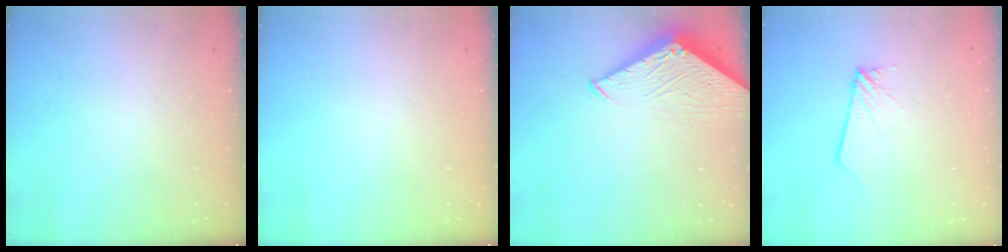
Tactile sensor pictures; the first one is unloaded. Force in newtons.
{"total": 0.0}
{"total": 4.5, "press": 4.5, "slide": 0.5}
{"total": 2.2, "press": 2.2, "slide": 0.3}